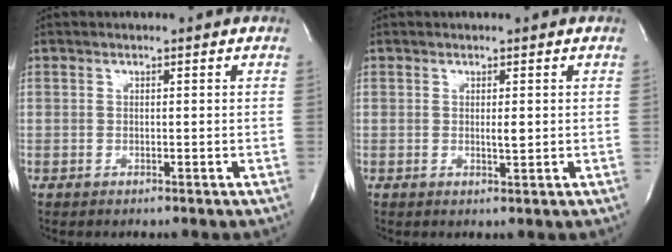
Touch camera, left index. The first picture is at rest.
{"total": 1.4, "force": [0.3, 0.2, 1.4], "torque": [-0.027, -0.005, 0.005]}